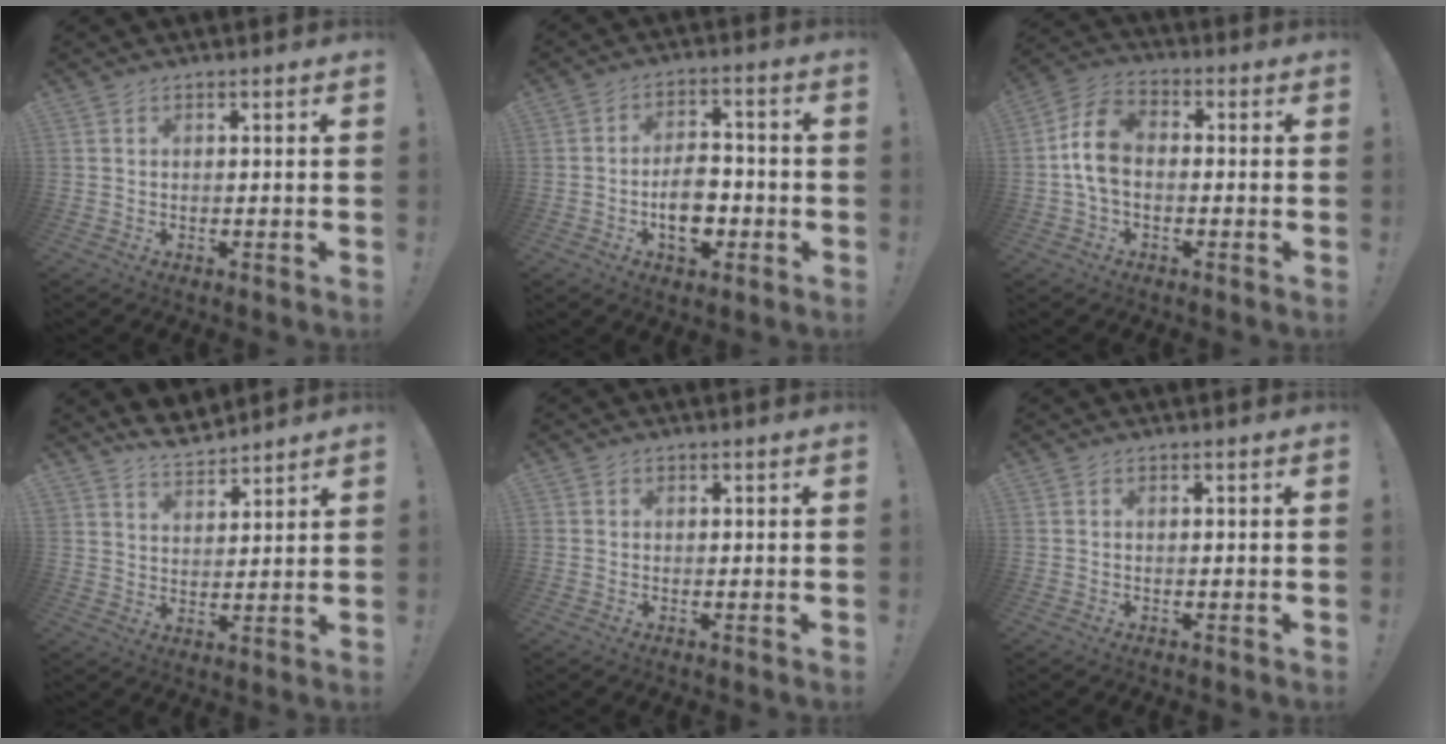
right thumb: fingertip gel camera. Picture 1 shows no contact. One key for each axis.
{"total": 10.5, "fx": -3.2, "fy": 6.5, "fz": 7.5, "tx": -0.121, "ty": 0.016, "tz": -0.053}
{"total": 10.7, "fx": -0.6, "fy": 7.1, "fz": 8.0, "tx": -0.155, "ty": 0.014, "tz": -0.005}
{"total": 7.0, "fx": 6.5, "fy": 2.2, "fz": 1.4, "tx": -0.029, "ty": -0.046, "tz": 0.121}
{"total": 0.6, "fx": 0.1, "fy": 0.6, "fz": -0.1, "tx": -0.005, "ty": 0.004, "tz": 0.004}
{"total": 0.0}